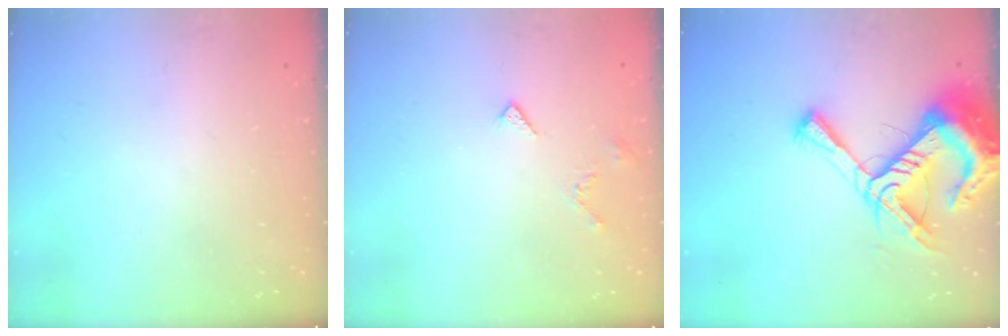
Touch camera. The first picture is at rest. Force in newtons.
{"total": 5.1, "press": 5.0, "slide": 0.8}
{"total": 17.4, "press": 17.3, "slide": 1.8}